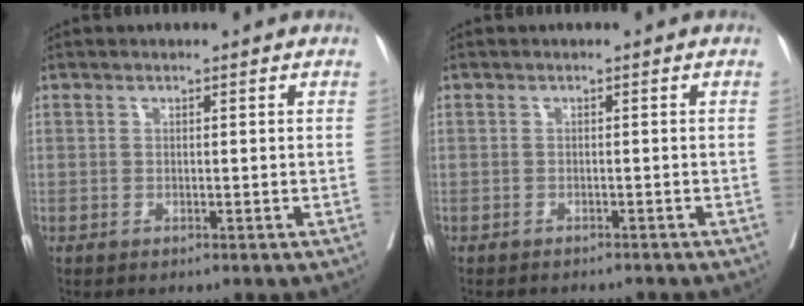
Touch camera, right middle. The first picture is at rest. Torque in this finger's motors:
{"motor_torque": [0.34, -0.45, 0.00, 0.00]}